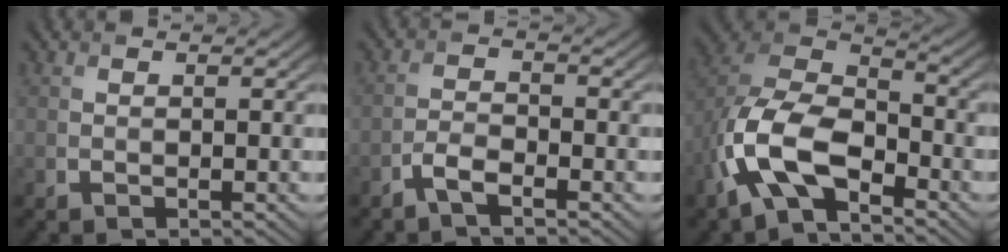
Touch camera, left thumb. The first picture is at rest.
{"total": 2.7, "force": [-2.0, 0.6, 1.7], "torque": [-0.040, 0.004, -0.048]}
{"total": 12.8, "force": [-6.3, 6.5, 9.0], "torque": [-0.206, -0.013, -0.138]}